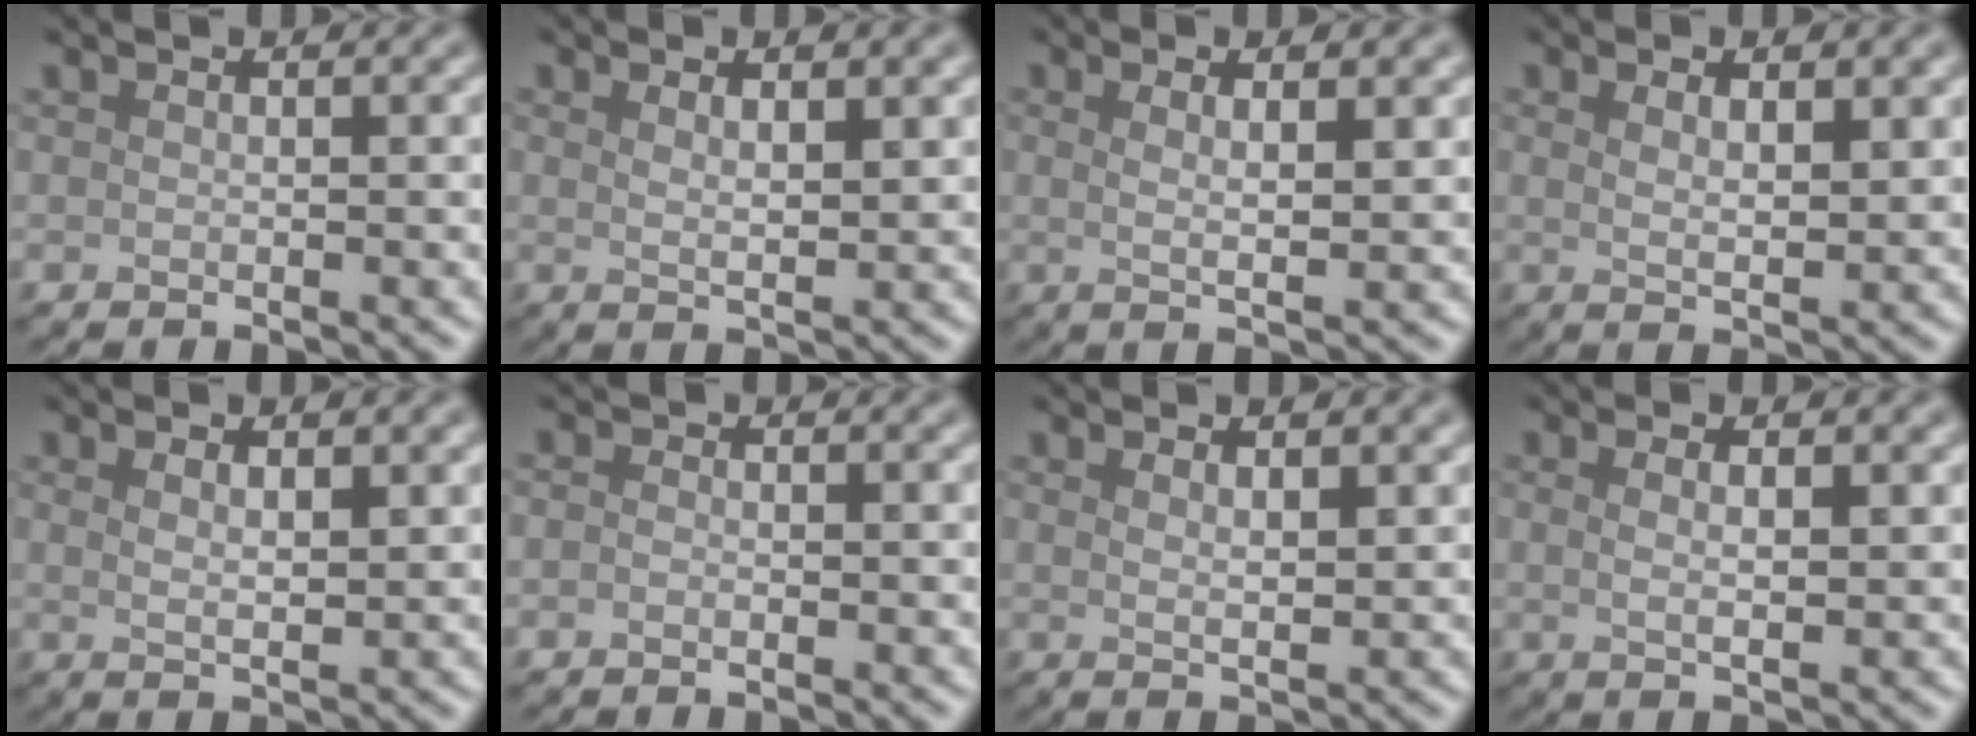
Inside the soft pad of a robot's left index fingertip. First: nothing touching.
{"total": 2.7, "force": [1.2, 0.7, 2.3], "torque": [-0.031, -0.002, 0.020]}
{"total": 3.9, "force": [1.2, 0.9, 3.6], "torque": [-0.051, -0.001, 0.008]}
{"total": 3.7, "force": [1.5, 1.0, 3.2], "torque": [-0.047, -0.004, 0.023]}
{"total": 2.9, "force": [1.2, 0.9, 2.5], "torque": [-0.034, 0.000, 0.017]}
{"total": 0.9, "force": [-0.3, 0.6, 0.6], "torque": [-0.010, -0.003, -0.010]}
{"total": 2.4, "force": [1.1, 0.6, 2.0], "torque": [-0.027, 0.000, 0.016]}
{"total": 3.2, "force": [1.0, 0.9, 2.9], "torque": [-0.030, -0.003, 0.006]}